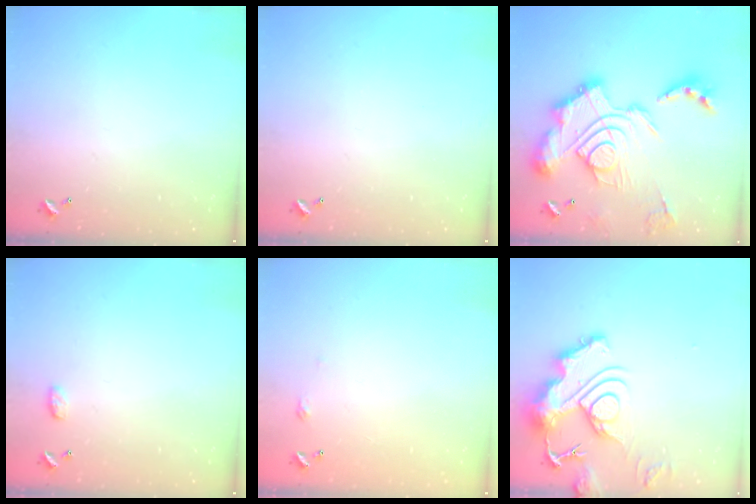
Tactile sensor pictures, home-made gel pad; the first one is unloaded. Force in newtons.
{"total": 0.0}
{"total": 4.2, "press": 3.4, "slide": 2.5}
{"total": 3.4, "press": 3.4, "slide": 0.5}
{"total": 2.7, "press": 2.6, "slide": 0.4}
{"total": 16.4, "press": 16.3, "slide": 1.5}